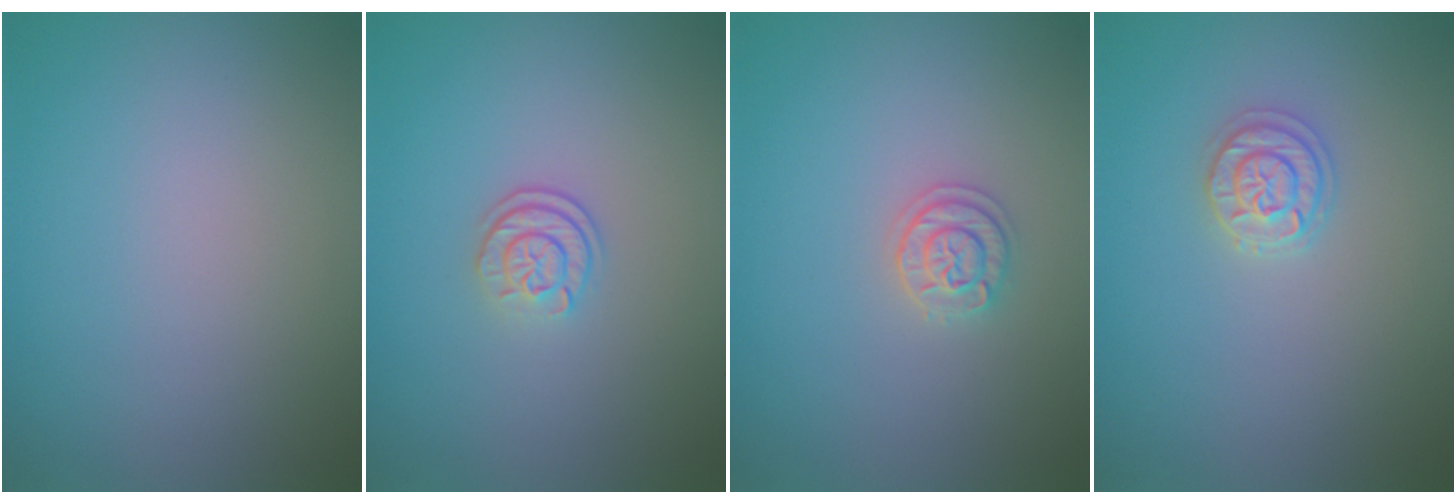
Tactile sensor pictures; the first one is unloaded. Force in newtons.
{"total": 2.3, "press": 1.7, "slide": 1.5}
{"total": 1.9, "press": 1.9, "slide": 0.2}
{"total": 2.1, "press": 2.1, "slide": 0.5}